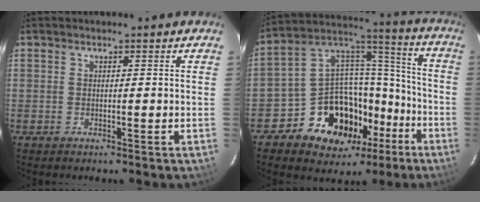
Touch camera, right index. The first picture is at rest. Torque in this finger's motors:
{"motor_torque": [1.31, -0.83, 0.66, 0.01]}